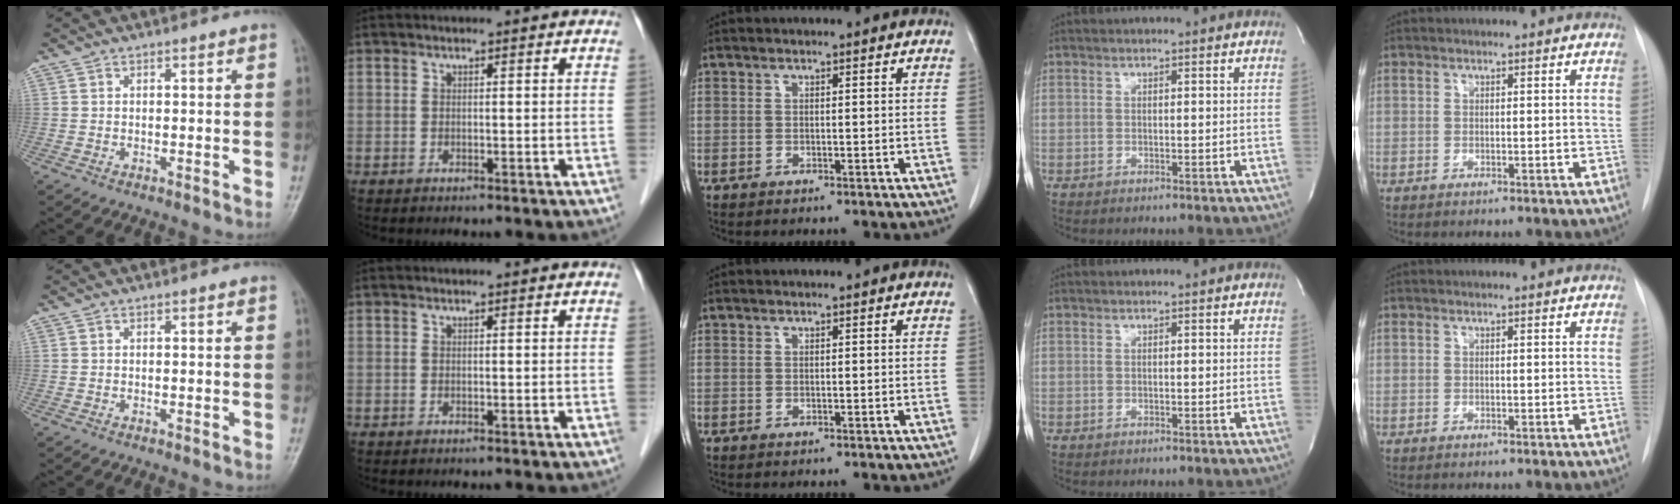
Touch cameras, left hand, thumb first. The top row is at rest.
{}